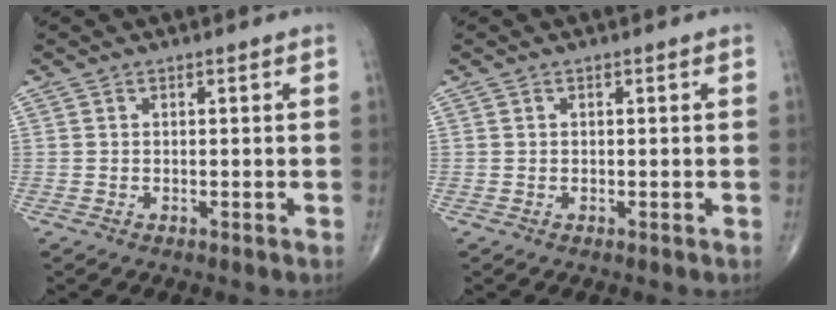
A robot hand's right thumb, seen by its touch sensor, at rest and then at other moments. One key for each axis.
{"total": 0.0}